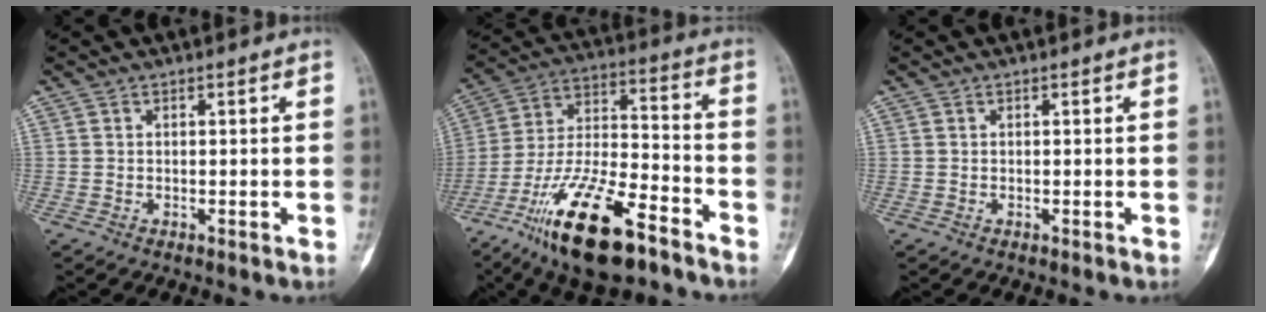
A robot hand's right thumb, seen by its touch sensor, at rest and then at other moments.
{"total": 21.3, "force": [-13.5, 7.2, 14.8], "torque": [-0.288, 0.068, -0.242]}
{"total": 0.0}